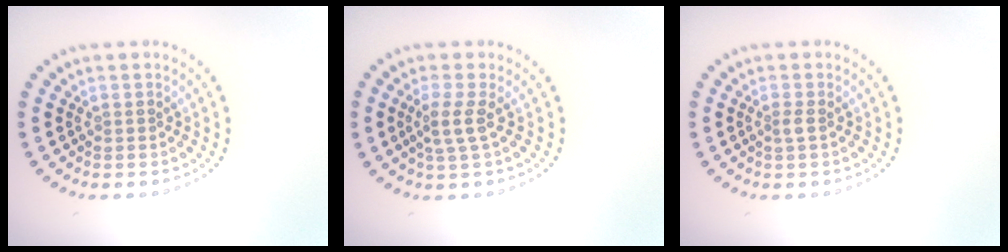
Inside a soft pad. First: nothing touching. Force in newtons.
{"total": 2.0, "press": 1.5, "slide": 1.3}
{"total": 0.8, "press": 0.6, "slide": 0.6}